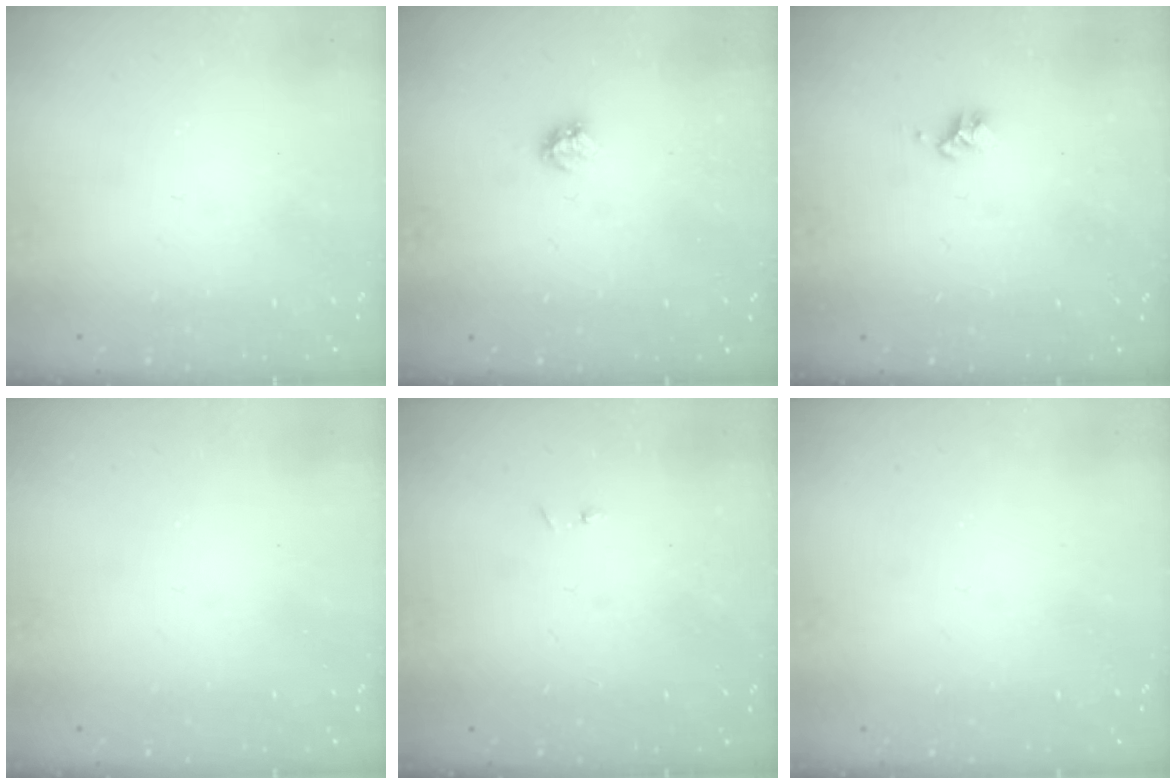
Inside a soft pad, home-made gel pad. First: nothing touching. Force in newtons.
{"total": 2.9, "press": 2.9, "slide": 0.4}
{"total": 2.7, "press": 2.7, "slide": 0.3}
{"total": 0.0}
{"total": 2.9, "press": 2.9, "slide": 0.4}
{"total": 0.0}